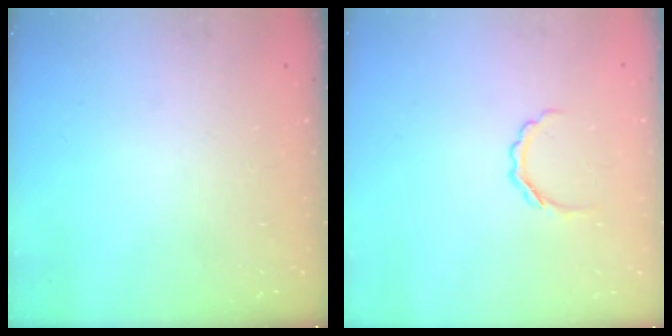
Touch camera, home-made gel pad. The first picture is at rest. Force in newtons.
{"total": 3.8, "press": 3.7, "slide": 0.7}